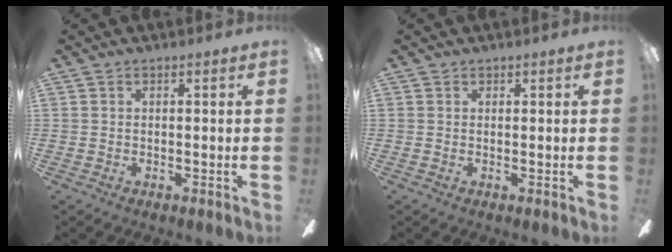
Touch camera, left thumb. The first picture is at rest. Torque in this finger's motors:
{"motor_torque": [-0.11, 0.05, -0.18, 0.08, 0.03]}